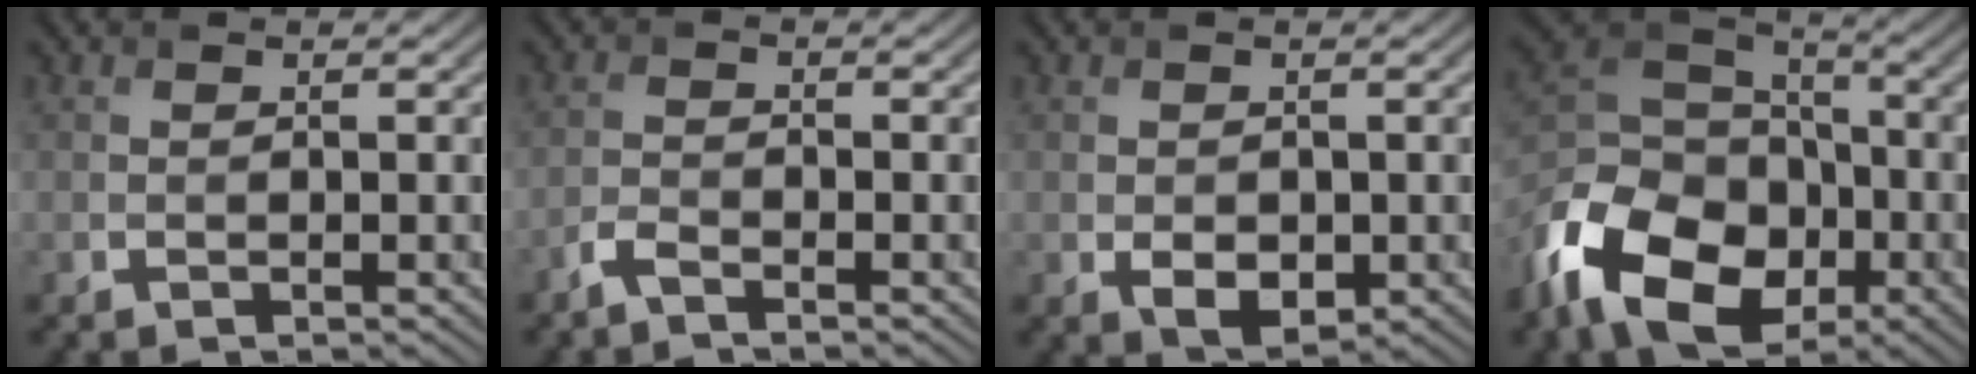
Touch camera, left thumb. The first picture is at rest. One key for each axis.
{"total": 2.1, "fx": -1.7, "fy": 0.4, "fz": 1.0, "tx": -0.027, "ty": -0.001, "tz": -0.043}
{"total": 3.1, "fx": -0.7, "fy": 2.2, "fz": 2.1, "tx": -0.042, "ty": -0.013, "tz": -0.008}
{"total": 16.1, "fx": -7.2, "fy": 11.0, "fz": 9.3, "tx": -0.228, "ty": -0.041, "tz": -0.146}